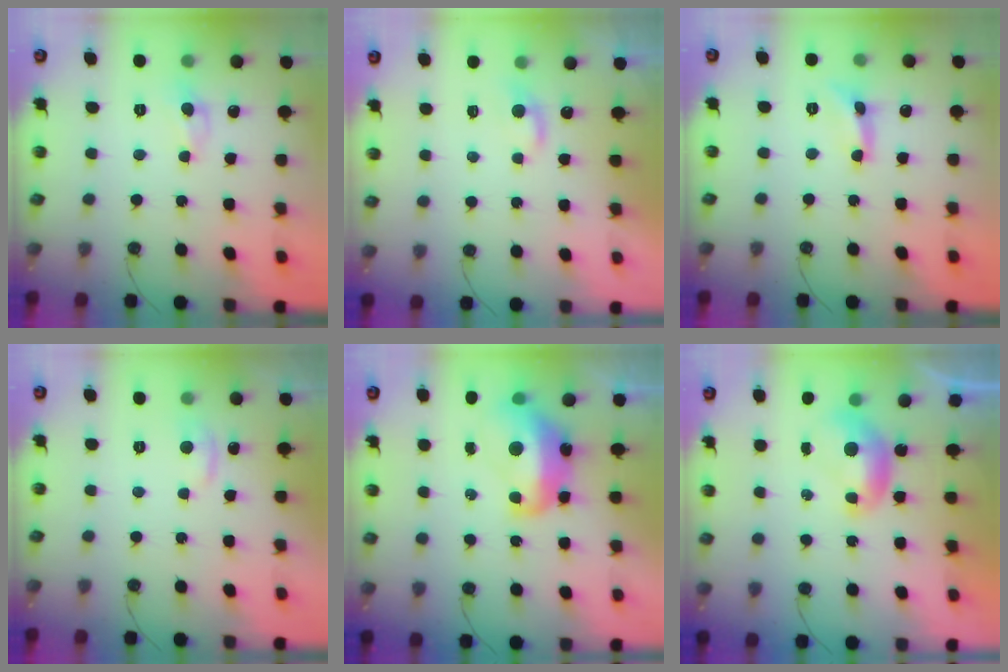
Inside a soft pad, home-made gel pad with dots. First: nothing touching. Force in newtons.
{"total": 0.9, "press": 0.5, "slide": 0.7}
{"total": 1.5, "press": 1.4, "slide": 0.3}
{"total": 1.2, "press": 0.8, "slide": 0.9}
{"total": 8.6, "press": 8.5, "slide": 1.2}
{"total": 0.0}